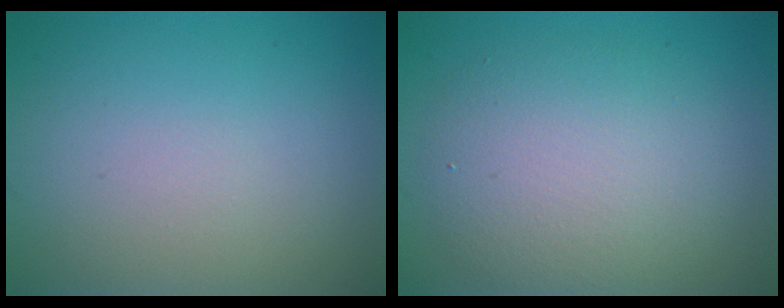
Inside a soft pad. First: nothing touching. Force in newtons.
{"total": 5.6, "press": 5.6, "slide": 0.1}